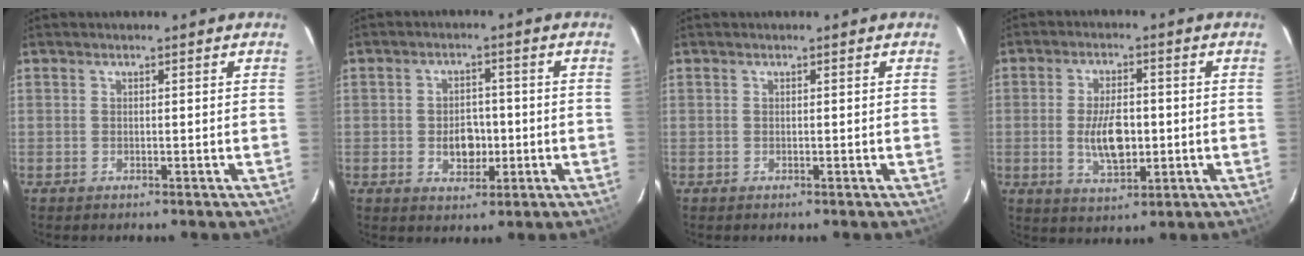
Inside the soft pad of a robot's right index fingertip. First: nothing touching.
{"total": 5.5, "force": [-1.1, 4.0, 3.7], "torque": [-0.067, 0.004, -0.012]}
{"total": 0.0}
{"total": 8.6, "force": [-1.0, 4.3, 7.4], "torque": [-0.139, -0.005, -0.013]}